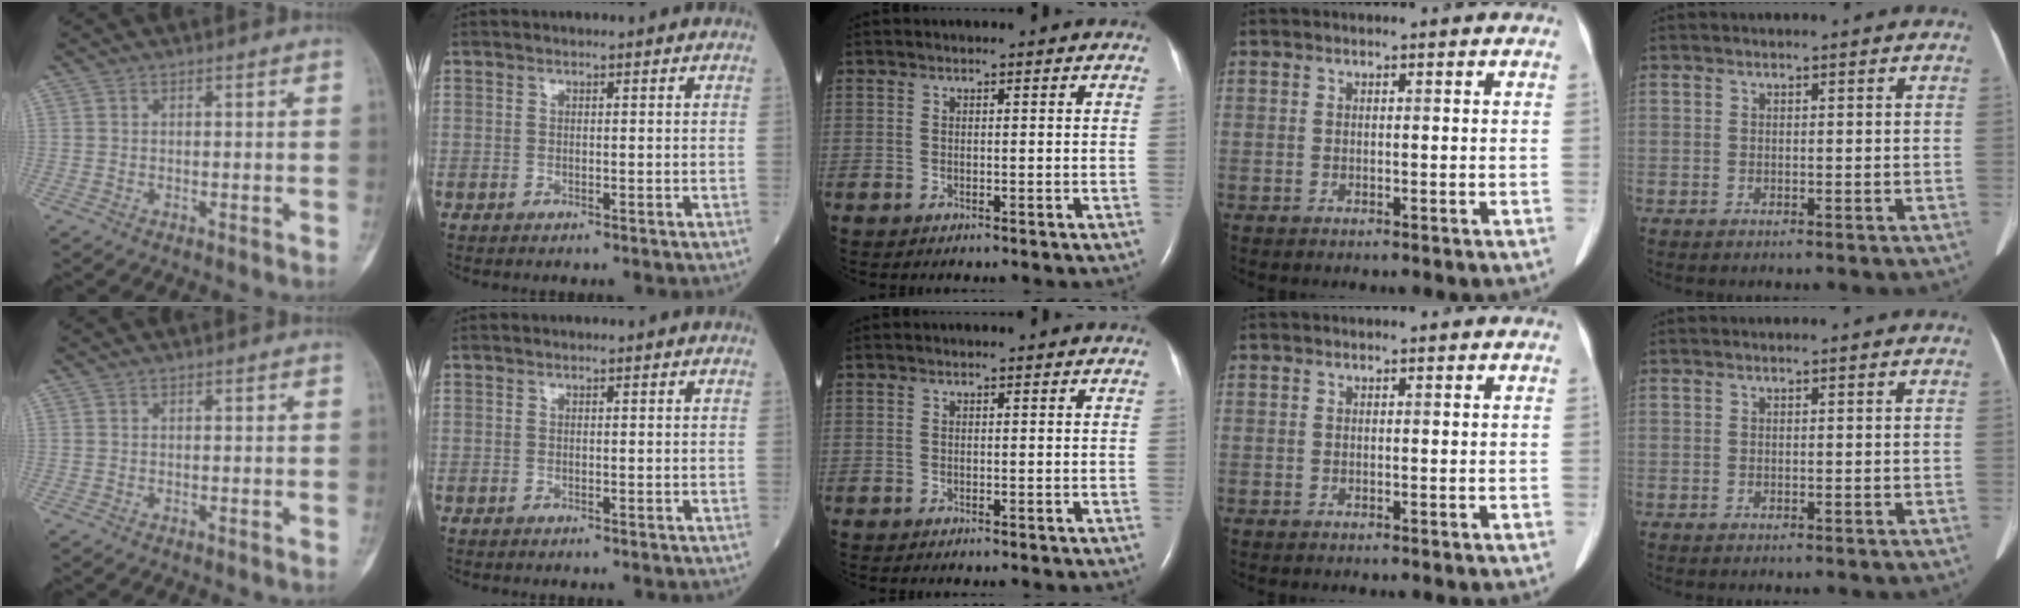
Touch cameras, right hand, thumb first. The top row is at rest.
{}